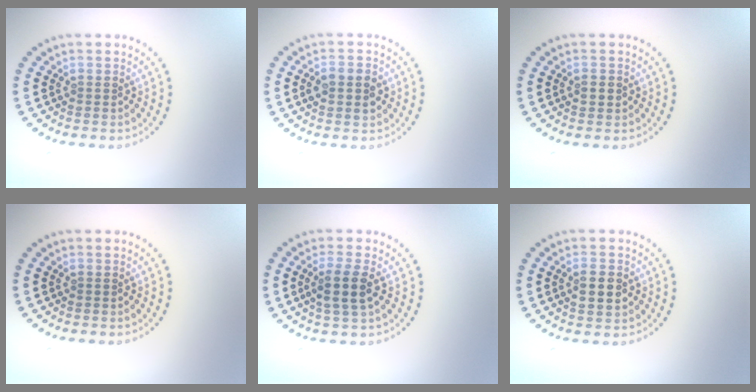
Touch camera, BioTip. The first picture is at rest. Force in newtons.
{"total": 2.8, "press": 2.8, "slide": 0.0}
{"total": 1.1, "press": 1.0, "slide": 0.2}
{"total": 0.0}
{"total": 2.8, "press": 2.5, "slide": 1.1}
{"total": 2.3, "press": 2.2, "slide": 0.2}